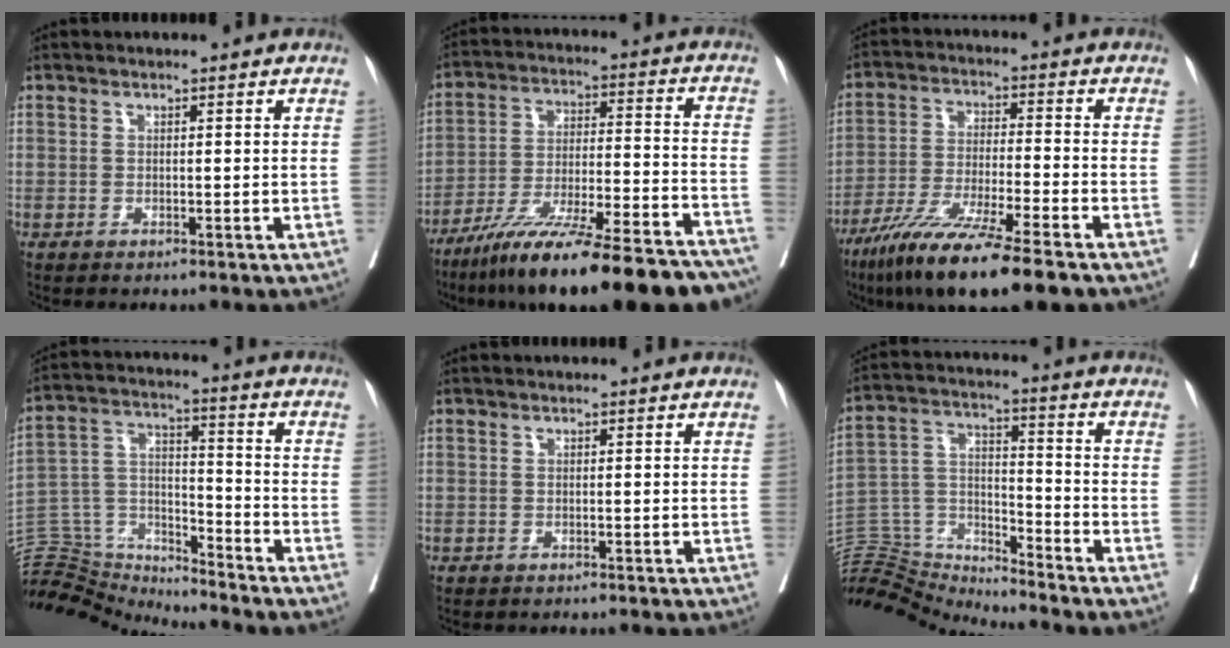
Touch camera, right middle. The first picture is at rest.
{"total": 26.2, "force": [-21.2, 3.0, 15.1], "torque": [-0.180, -0.014, -0.328]}
{"total": 14.7, "force": [-10.2, 0.2, 10.6], "torque": [-0.198, -0.048, -0.180]}
{"total": 11.3, "force": [-11.0, 2.2, 0.3], "torque": [-0.015, 0.068, -0.204]}
{"total": 1.3, "force": [-1.2, 0.4, 0.4], "torque": [-0.012, -0.003, -0.016]}
{"total": 14.8, "force": [-14.8, 0.3, 1.5], "torque": [-0.039, 0.051, -0.272]}